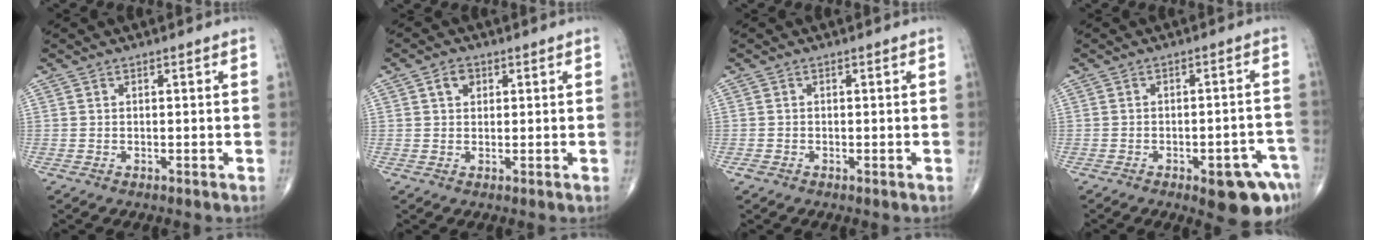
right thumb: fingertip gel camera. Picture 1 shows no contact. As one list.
[{"total": 2.8, "force": [1.1, 2.1, 1.6], "torque": [-0.019, 0.003, 0.018]}, {"total": 0.7, "force": [-0.4, 0.5, 0.4], "torque": [-0.008, 0.002, -0.010]}, {"total": 10.0, "force": [-5.4, 3.6, 7.7], "torque": [-0.070, 0.034, -0.061]}]